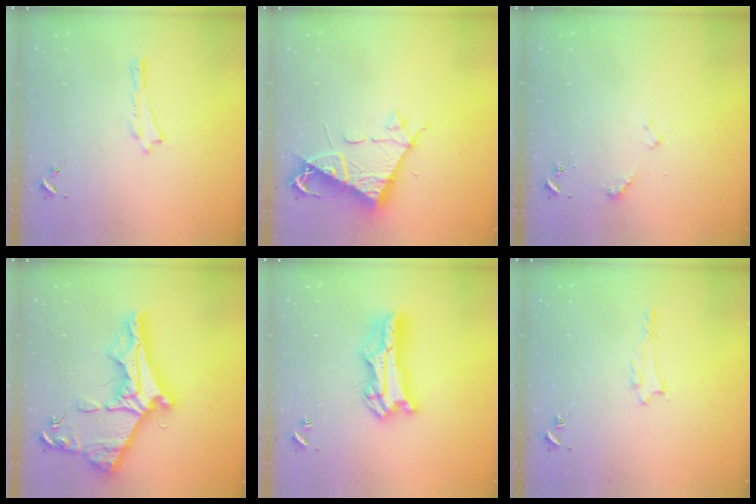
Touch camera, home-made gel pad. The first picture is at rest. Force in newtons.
{"total": 8.2, "press": 8.1, "slide": 1.2}
{"total": 2.4, "press": 2.3, "slide": 0.3}
{"total": 11.4, "press": 11.3, "slide": 1.0}
{"total": 12.0, "press": 11.9, "slide": 0.9}
{"total": 1.4, "press": 1.4, "slide": 0.2}